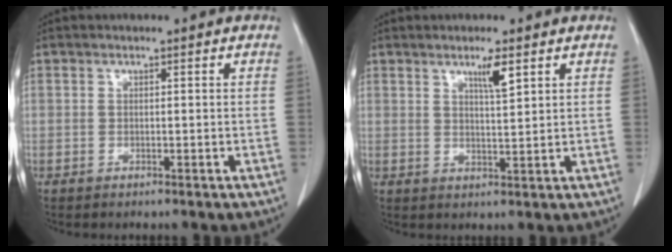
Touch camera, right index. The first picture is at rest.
{"total": 3.5, "force": [2.1, 0.1, 2.8], "torque": [-0.052, -0.005, 0.037]}